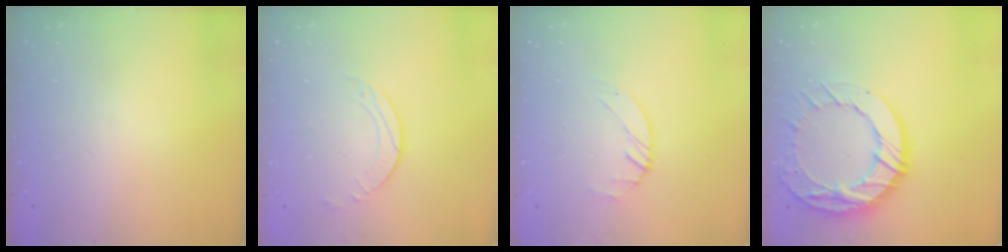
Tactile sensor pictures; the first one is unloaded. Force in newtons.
{"total": 1.7, "press": 1.7, "slide": 0.2}
{"total": 1.4, "press": 1.3, "slide": 0.2}
{"total": 18.3, "press": 18.3, "slide": 1.6}